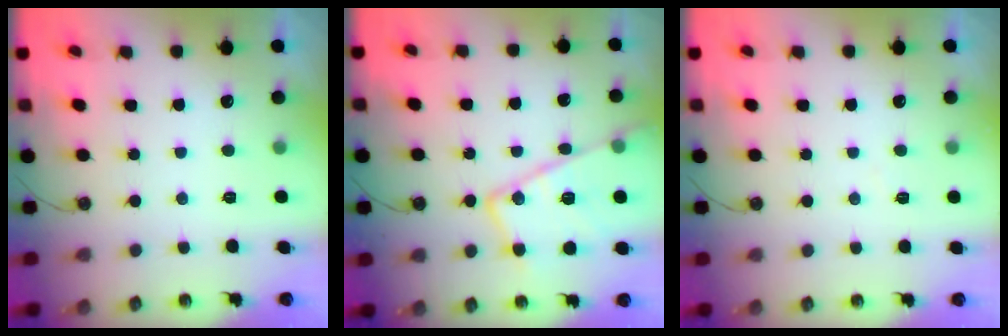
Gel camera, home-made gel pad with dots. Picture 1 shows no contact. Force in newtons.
{"total": 19.9, "press": 19.8, "slide": 1.8}
{"total": 3.1, "press": 3.0, "slide": 0.5}